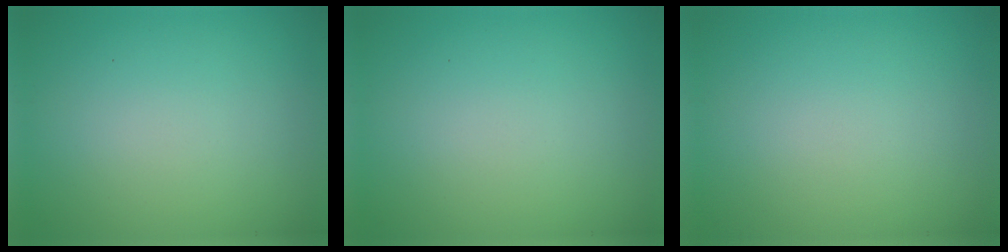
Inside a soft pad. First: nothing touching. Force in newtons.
{"total": 0.0}
{"total": 0.0}